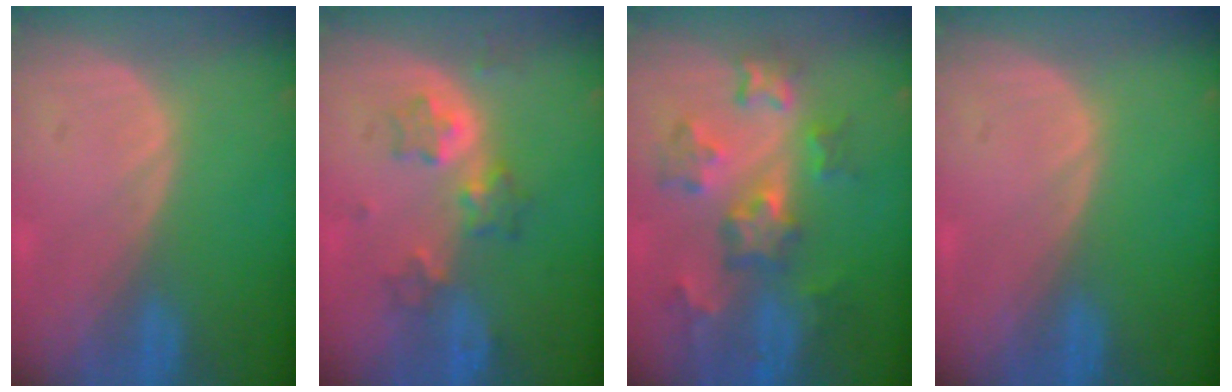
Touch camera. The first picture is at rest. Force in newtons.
{"total": 5.3, "press": 5.2, "slide": 1.2}
{"total": 8.6, "press": 7.8, "slide": 3.8}
{"total": 0.0}